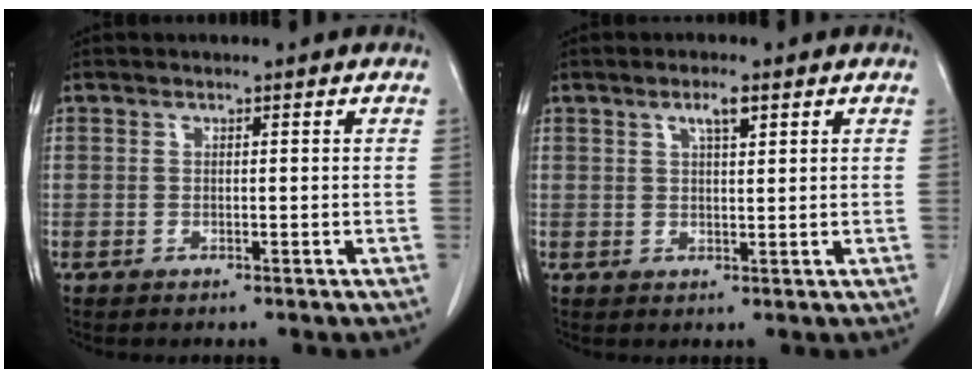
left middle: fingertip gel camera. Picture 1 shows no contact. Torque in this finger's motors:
{"motor_torque": [0.47, -0.17, -0.01, 0.01]}